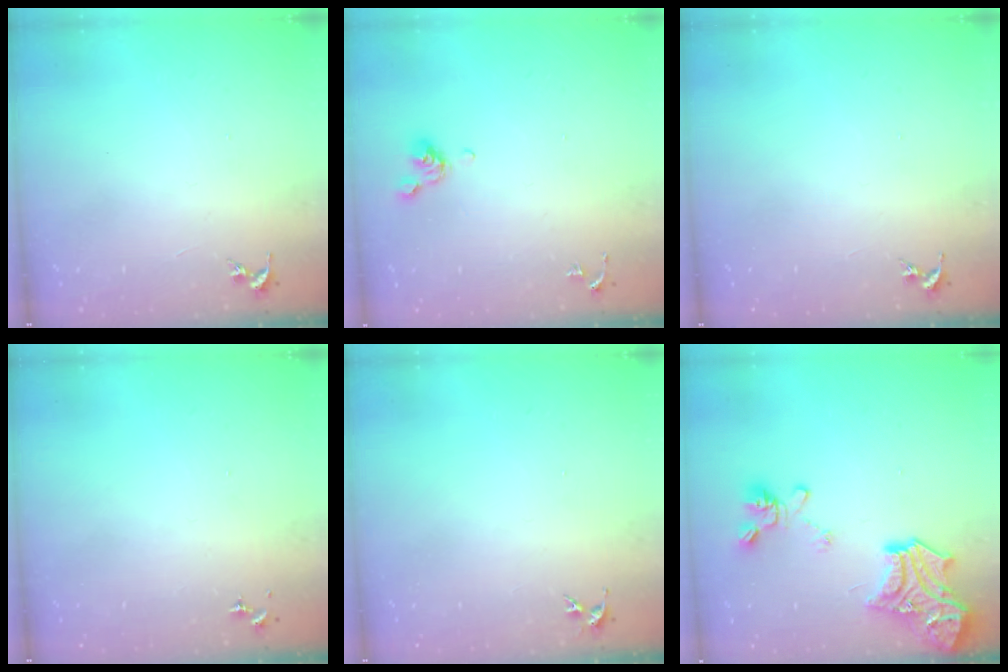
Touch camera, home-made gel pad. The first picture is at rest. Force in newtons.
{"total": 6.6, "press": 6.4, "slide": 1.5}
{"total": 0.0}
{"total": 0.0}
{"total": 4.2, "press": 4.2, "slide": 0.5}
{"total": 21.4, "press": 21.3, "slide": 1.8}